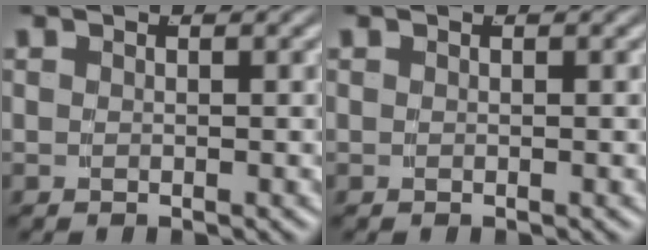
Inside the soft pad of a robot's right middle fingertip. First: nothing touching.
{"total": 0.0}